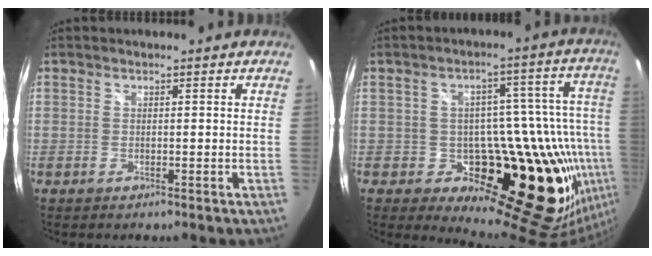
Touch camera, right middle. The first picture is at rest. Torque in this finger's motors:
{"motor_torque": [0.83, -0.79, 0.14, 0.02]}